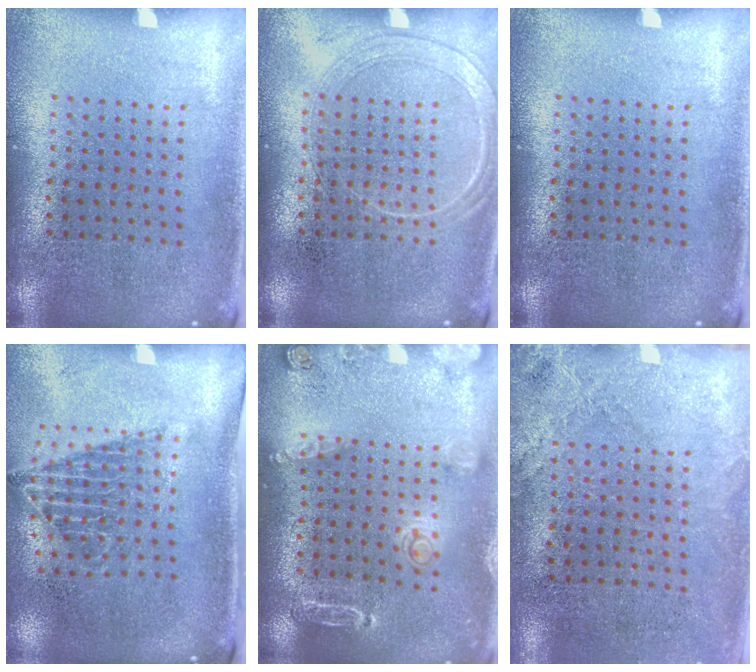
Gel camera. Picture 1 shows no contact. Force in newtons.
{"total": 1.6, "press": 1.6, "slide": 0.2}
{"total": 0.0}
{"total": 1.5, "press": 1.1, "slide": 0.9}
{"total": 1.6, "press": 1.6, "slide": 0.1}
{"total": 2.5, "press": 2.1, "slide": 1.3}